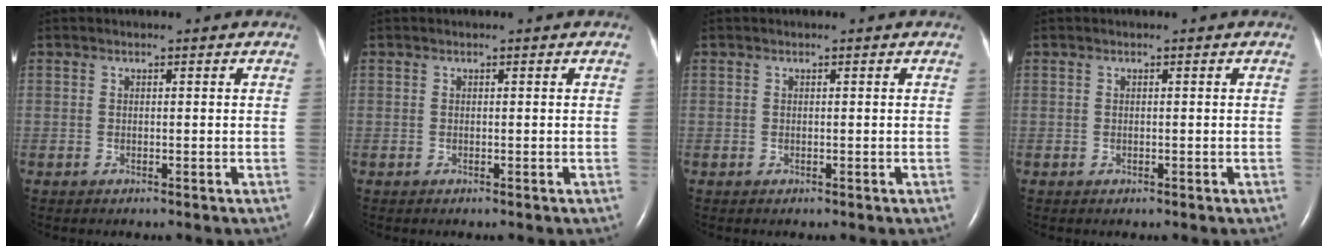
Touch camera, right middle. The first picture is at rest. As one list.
[{"total": 0.0}, {"total": 0.0}, {"total": 0.0}]